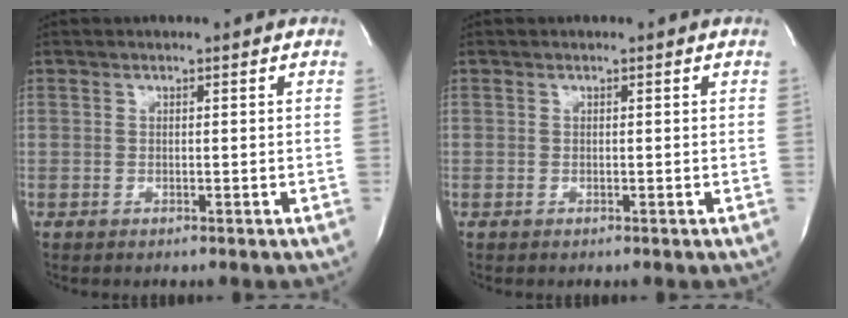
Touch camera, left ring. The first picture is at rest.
{"total": 0.0}